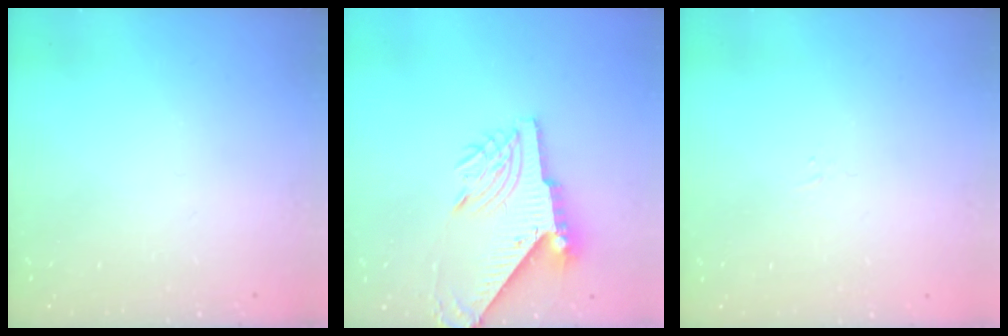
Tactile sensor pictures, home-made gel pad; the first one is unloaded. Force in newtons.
{"total": 12.0, "press": 11.9, "slide": 1.4}
{"total": 1.6, "press": 1.5, "slide": 0.3}